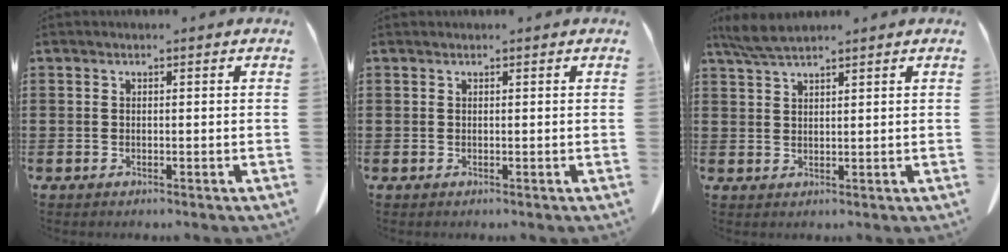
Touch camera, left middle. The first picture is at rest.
{"total": 0.0}
{"total": 3.9, "force": [3.2, 0.5, 2.2], "torque": [-0.052, -0.003, 0.061]}